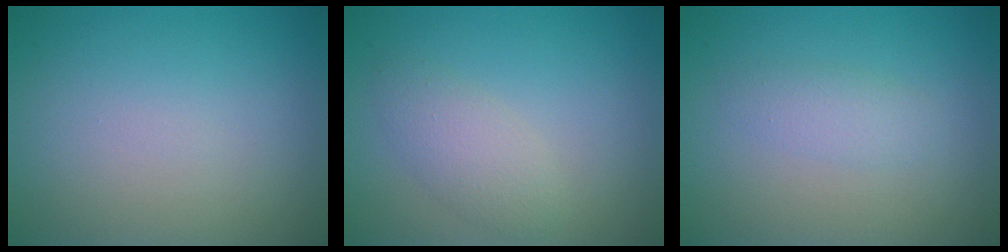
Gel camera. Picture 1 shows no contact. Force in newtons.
{"total": 2.4, "press": 2.4, "slide": 0.1}
{"total": 1.6, "press": 1.6, "slide": 0.0}